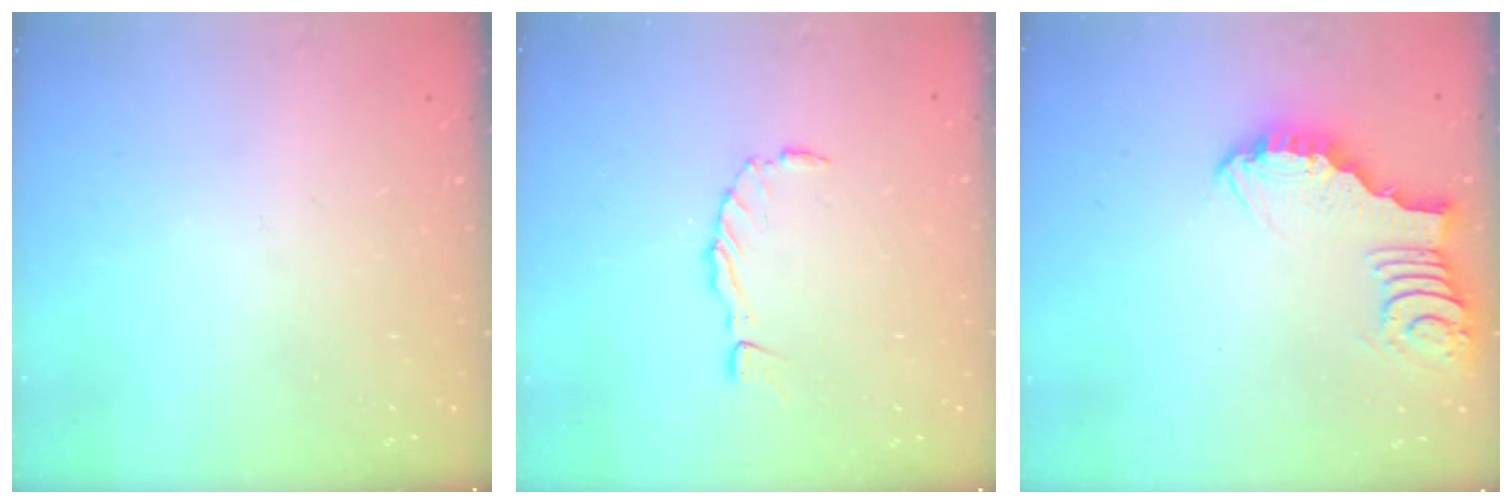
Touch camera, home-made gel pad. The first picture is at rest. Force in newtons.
{"total": 1.2, "press": 1.2, "slide": 0.3}
{"total": 3.7, "press": 3.7, "slide": 0.3}